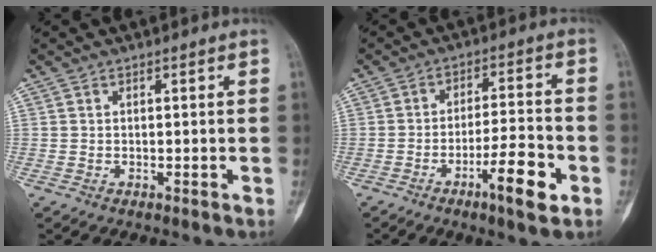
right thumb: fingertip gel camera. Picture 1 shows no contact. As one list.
[{"total": 9.5, "force": [-4.5, 2.0, 8.1], "torque": [-0.130, 0.025, -0.071]}]